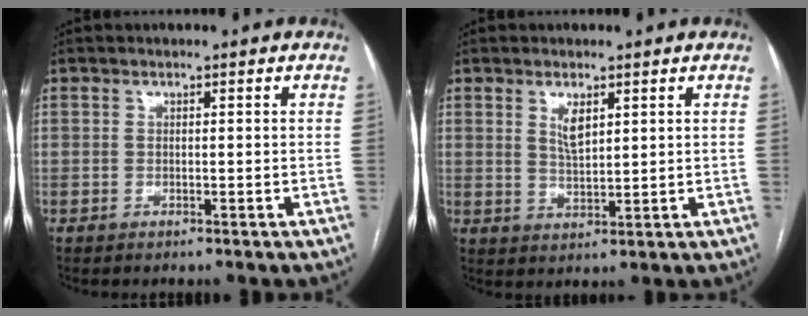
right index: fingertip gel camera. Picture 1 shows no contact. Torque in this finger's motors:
{"motor_torque": [0.03, 0.03, 0.04, 0.03]}